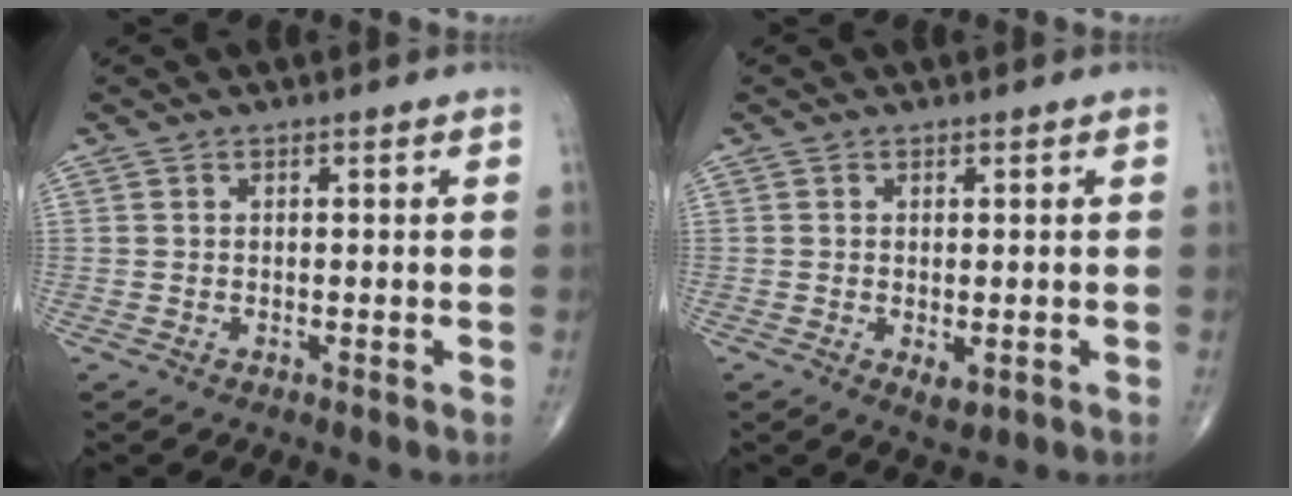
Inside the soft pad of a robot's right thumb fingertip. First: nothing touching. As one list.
[{"total": 2.3, "force": [-0.5, 1.1, 2.0], "torque": [-0.028, -0.006, -0.003]}]